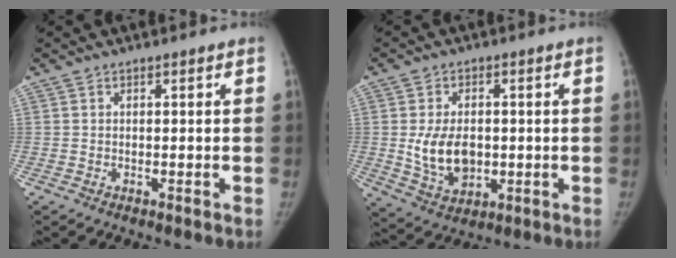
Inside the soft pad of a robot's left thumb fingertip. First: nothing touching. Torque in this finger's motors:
{"motor_torque": [0.55, 1.38, 0.33, -0.25, 0.05]}